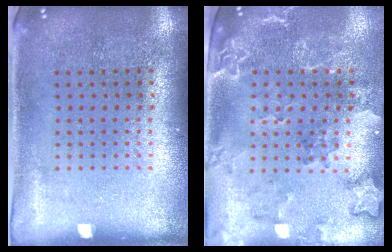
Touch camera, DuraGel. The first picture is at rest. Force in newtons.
{"total": 2.0, "press": 1.9, "slide": 0.7}